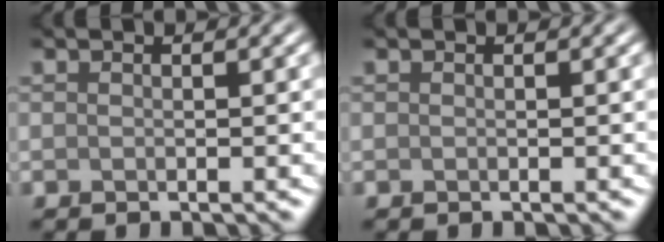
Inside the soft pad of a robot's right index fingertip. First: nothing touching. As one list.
[{"total": 0.0}]